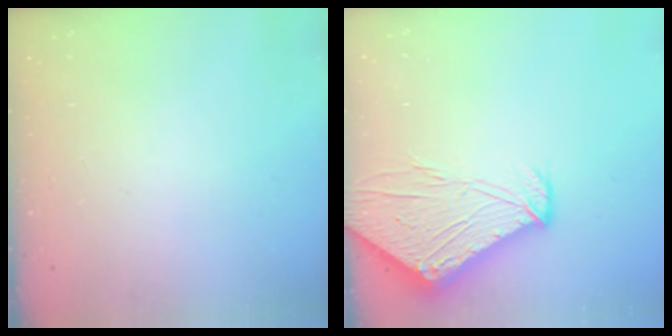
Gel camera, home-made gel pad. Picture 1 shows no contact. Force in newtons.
{"total": 12.8, "press": 12.7, "slide": 1.6}